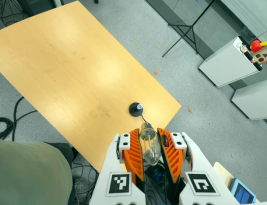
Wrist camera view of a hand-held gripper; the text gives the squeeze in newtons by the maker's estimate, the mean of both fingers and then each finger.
{"total": 20.1, "left": 21.7, "right": 18.6}